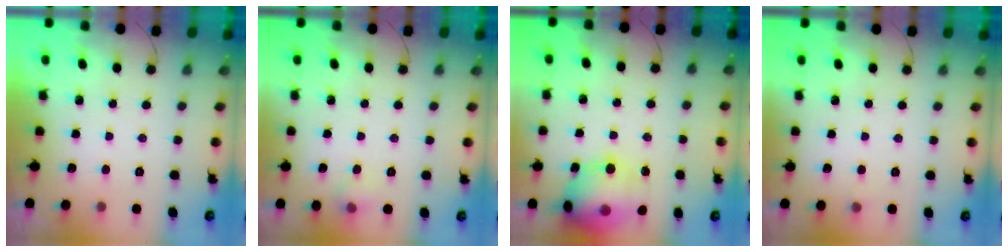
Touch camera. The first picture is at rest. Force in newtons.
{"total": 7.7, "press": 4.5, "slide": 6.3}
{"total": 16.4, "press": 16.1, "slide": 3.3}
{"total": 2.8, "press": 2.5, "slide": 1.1}